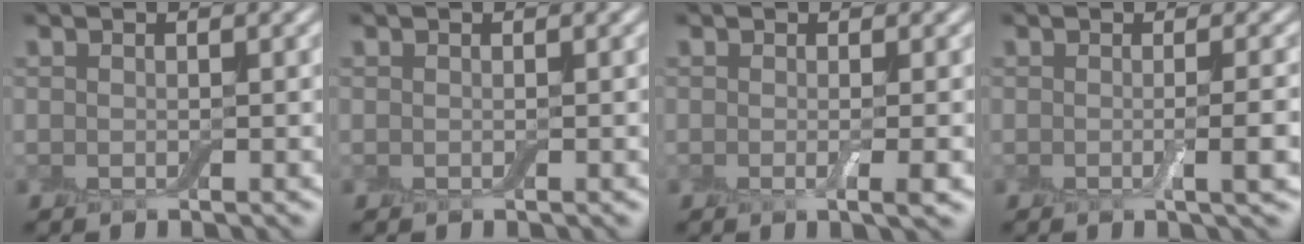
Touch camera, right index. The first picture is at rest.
{"total": 0.0}
{"total": 2.1, "force": [-0.3, 0.4, 2.0], "torque": [-0.027, -0.005, -0.007]}
{"total": 2.7, "force": [-0.4, 0.4, 2.6], "torque": [-0.037, -0.003, -0.009]}